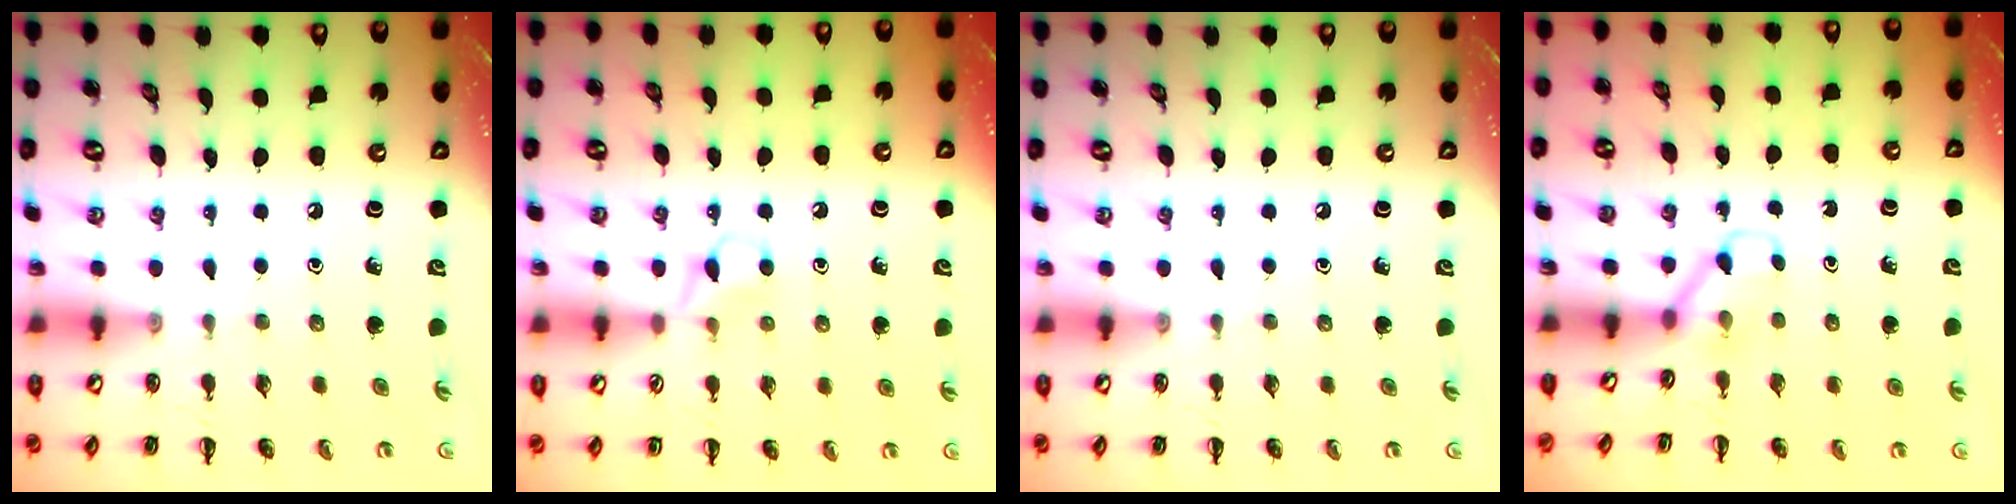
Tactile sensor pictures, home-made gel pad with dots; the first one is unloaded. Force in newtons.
{"total": 4.3, "press": 4.0, "slide": 1.5}
{"total": 0.0}
{"total": 2.8, "press": 2.6, "slide": 0.9}